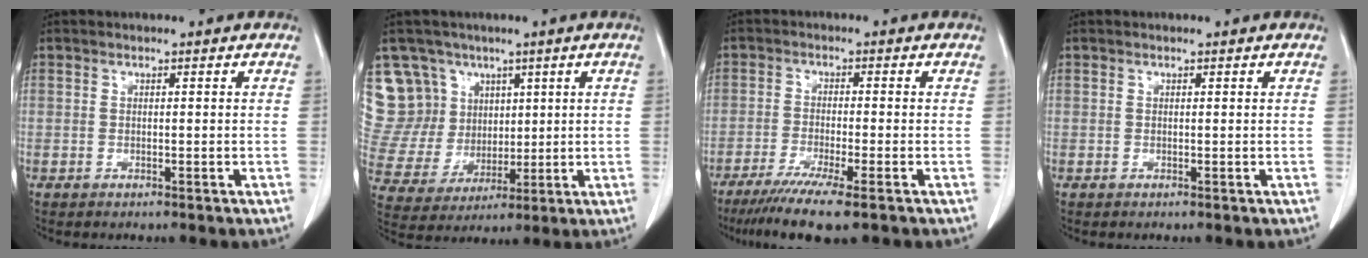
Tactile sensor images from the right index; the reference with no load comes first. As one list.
[{"total": 14.4, "force": [7.6, 12.1, 2.3], "torque": [-0.084, 0.061, 0.176]}, {"total": 8.9, "force": [-6.1, 0.0, 6.4], "torque": [-0.105, -0.023, -0.096]}, {"total": 0.0}]